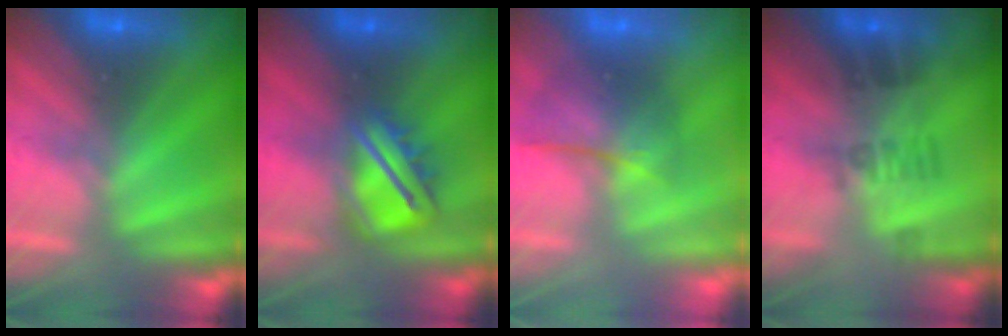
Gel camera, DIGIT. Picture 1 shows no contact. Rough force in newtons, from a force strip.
{"total": 4.9}
{"total": 2.2}
{"total": 2.3}